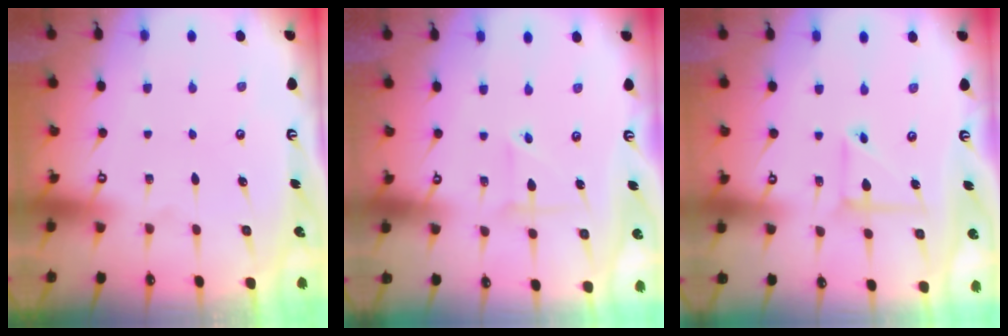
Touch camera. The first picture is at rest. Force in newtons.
{"total": 2.5, "press": 2.5, "slide": 0.1}
{"total": 6.6, "press": 6.6, "slide": 0.5}